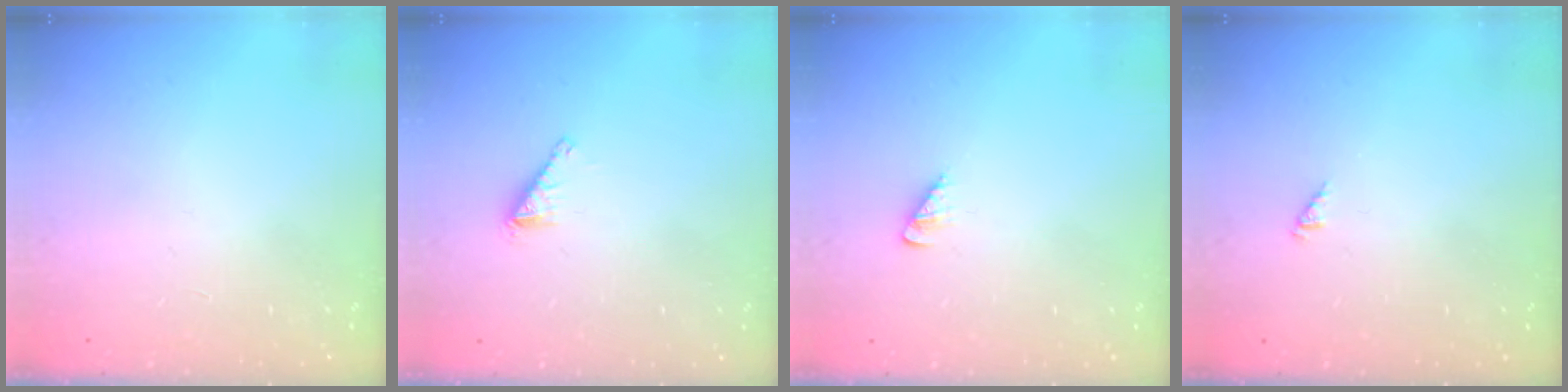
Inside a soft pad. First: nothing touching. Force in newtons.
{"total": 1.7, "press": 1.7, "slide": 0.2}
{"total": 1.6, "press": 1.6, "slide": 0.3}
{"total": 0.0}